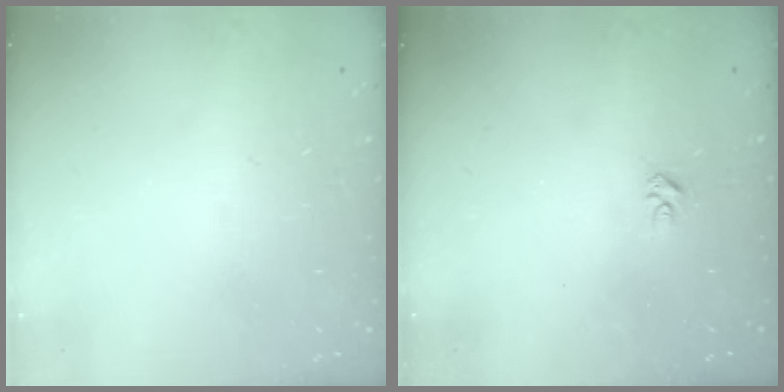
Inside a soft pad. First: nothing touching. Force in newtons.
{"total": 2.8, "press": 2.8, "slide": 0.4}